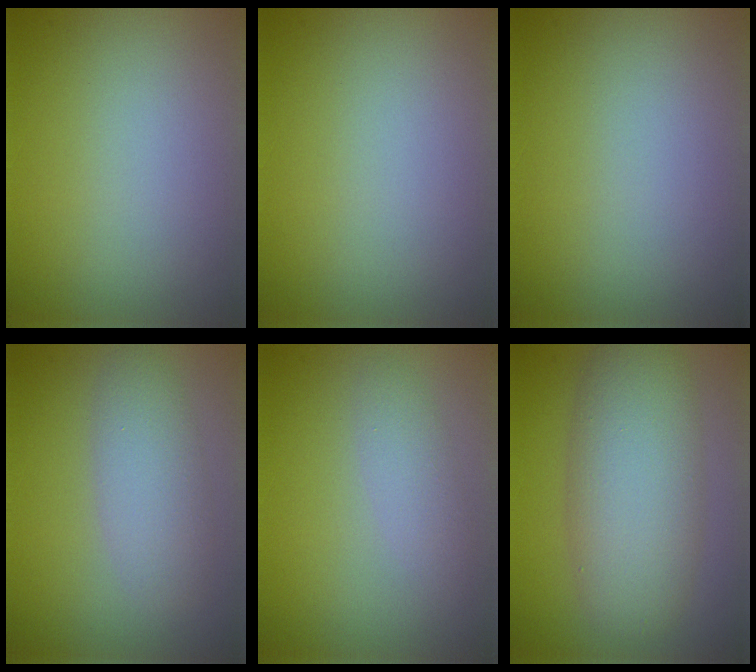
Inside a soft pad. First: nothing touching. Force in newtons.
{"total": 0.0}
{"total": 0.0}
{"total": 3.5, "press": 3.5, "slide": 0.1}
{"total": 1.8, "press": 1.8, "slide": 0.2}
{"total": 5.9, "press": 5.9, "slide": 0.4}